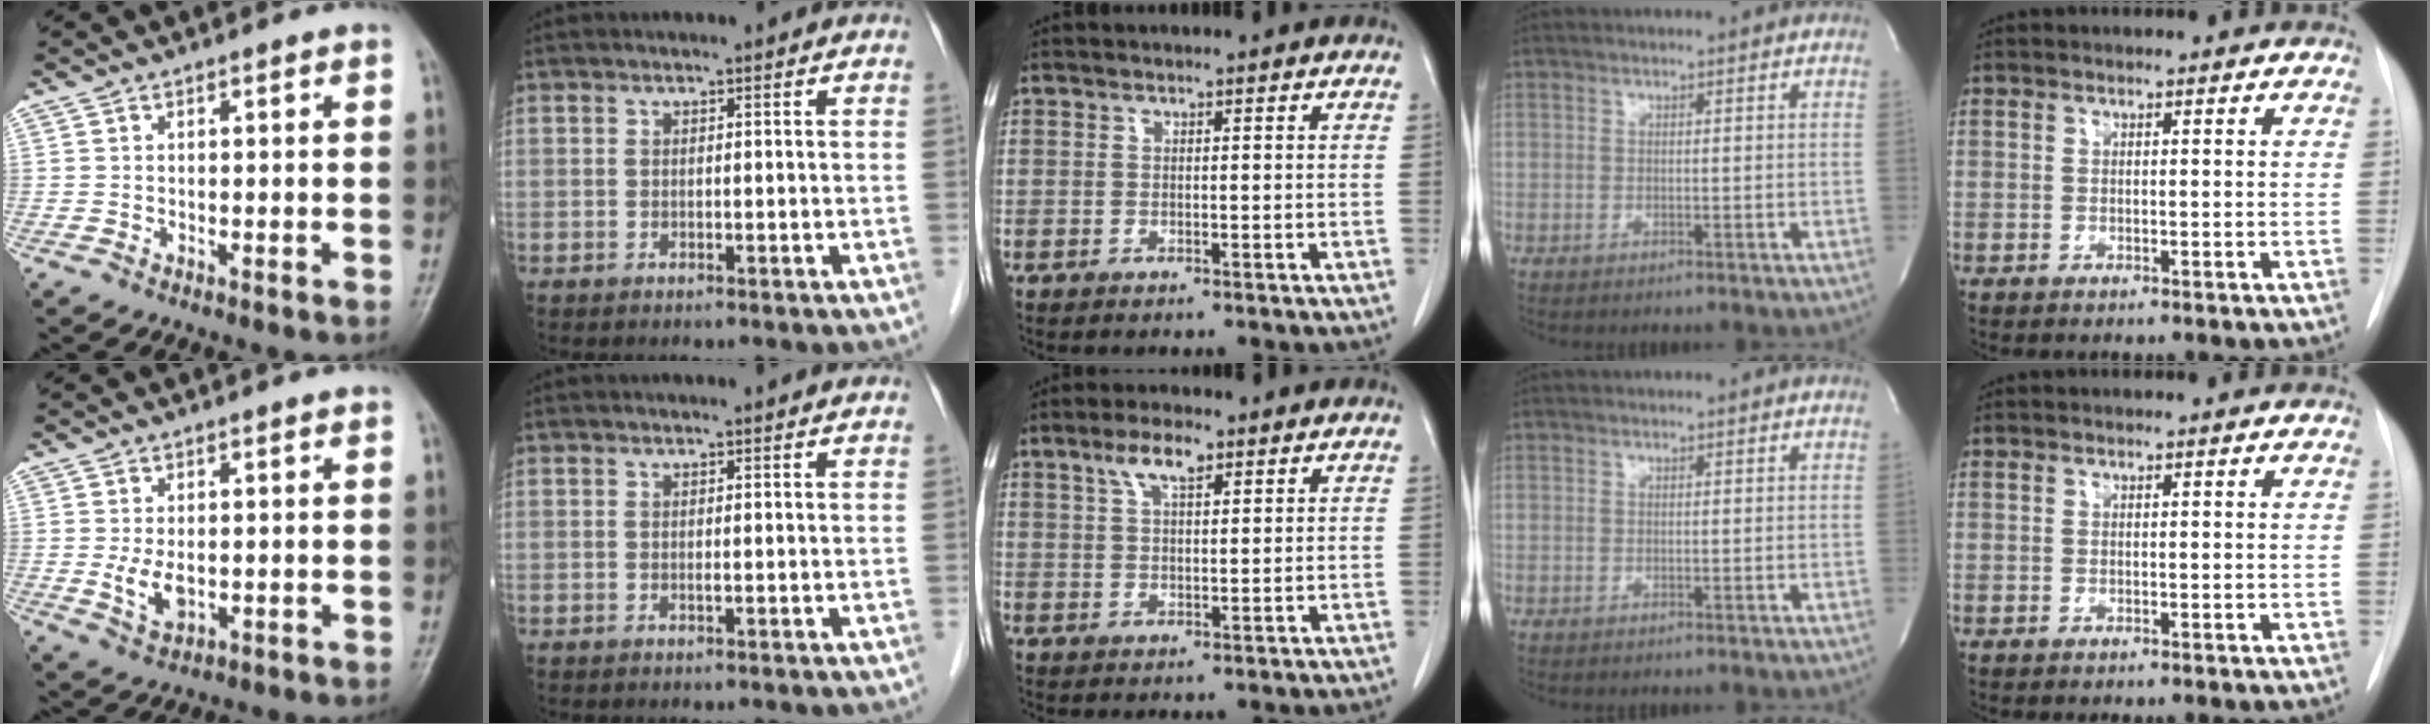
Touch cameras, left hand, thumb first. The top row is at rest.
{"thumb": {"total": 4.5, "force": [-0.1, 2.7, 3.6], "torque": [-0.063, -0.010, 0.006]}, "middle": {"total": 4.8, "force": [2.9, 1.4, 3.6], "torque": [-0.075, 0.008, 0.055]}}